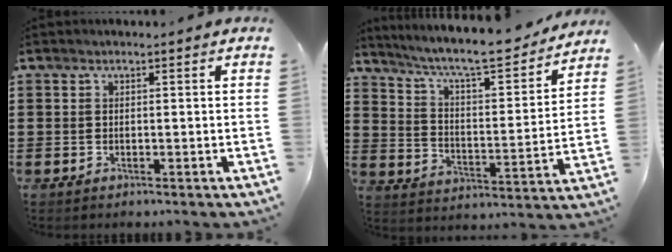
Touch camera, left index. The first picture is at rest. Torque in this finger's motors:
{"motor_torque": [2.14, 0.00, 0.41, 0.21]}